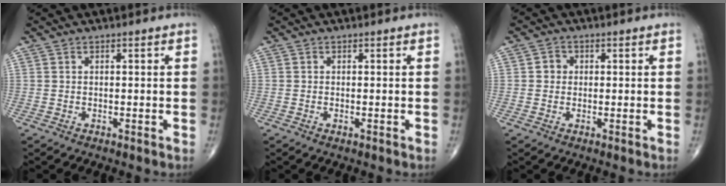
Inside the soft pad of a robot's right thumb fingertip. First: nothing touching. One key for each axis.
{"total": 0.6, "fx": -0.2, "fy": 0.2, "fz": 0.5, "tx": -0.010, "ty": -0.002, "tz": -0.003}
{"total": 2.1, "fx": 0.1, "fy": 2.0, "fz": 0.7, "tx": 0.001, "ty": 0.005, "tz": -0.003}